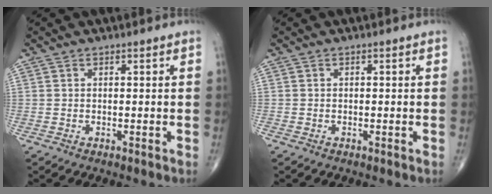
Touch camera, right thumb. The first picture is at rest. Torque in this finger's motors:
{"motor_torque": [0.40, -0.60, 0.07, 0.08, 0.02]}